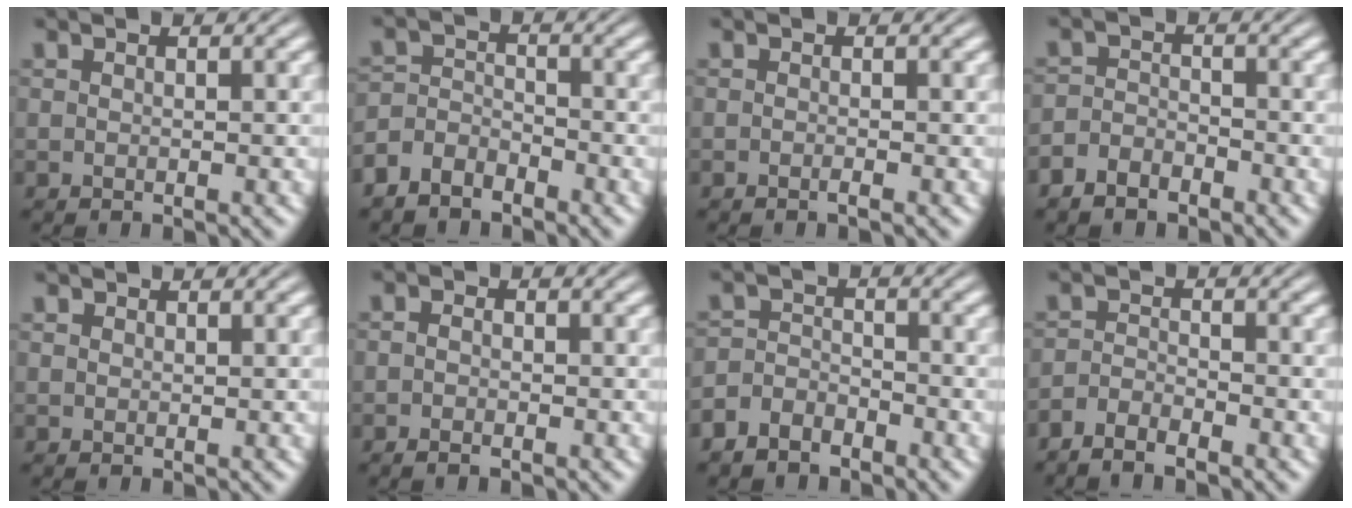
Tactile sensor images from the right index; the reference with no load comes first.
{"total": 3.7, "force": [-2.9, 2.2, 0.9], "torque": [-0.004, -0.012, -0.050]}
{"total": 0.8, "force": [-0.7, -0.3, 0.2], "torque": [-0.001, 0.001, -0.013]}
{"total": 2.5, "force": [-2.5, 0.6, 0.3], "torque": [0.008, -0.007, -0.042]}
{"total": 0.8, "force": [0.6, -0.6, -0.1], "torque": [0.009, -0.005, 0.018]}
{"total": 1.0, "force": [-0.9, -0.2, 0.4], "torque": [-0.004, -0.005, -0.015]}
{"total": 3.2, "force": [-2.9, 1.3, 0.5], "torque": [0.007, -0.009, -0.049]}
{"total": 2.4, "force": [-2.3, -0.2, 0.5], "torque": [-0.002, -0.007, -0.042]}